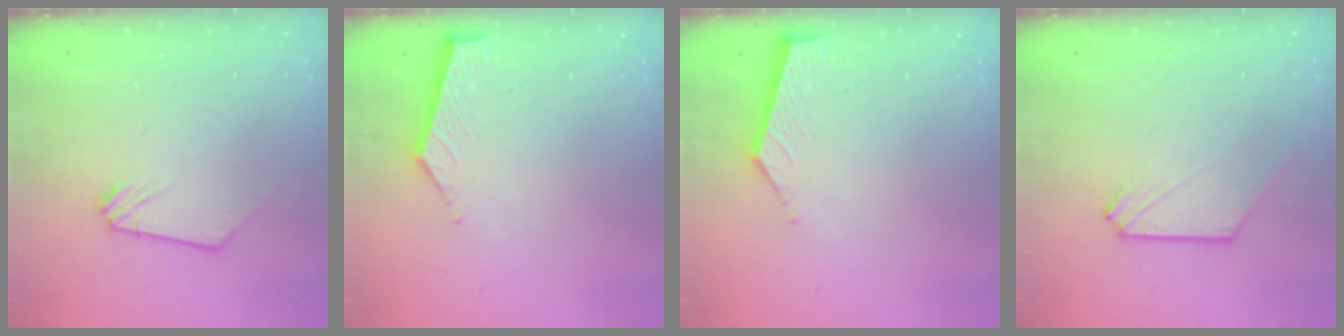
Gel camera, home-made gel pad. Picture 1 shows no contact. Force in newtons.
{"total": 4.5, "press": 4.5, "slide": 0.2}
{"total": 4.5, "press": 4.5, "slide": 0.2}
{"total": 1.0, "press": 1.0, "slide": 0.1}